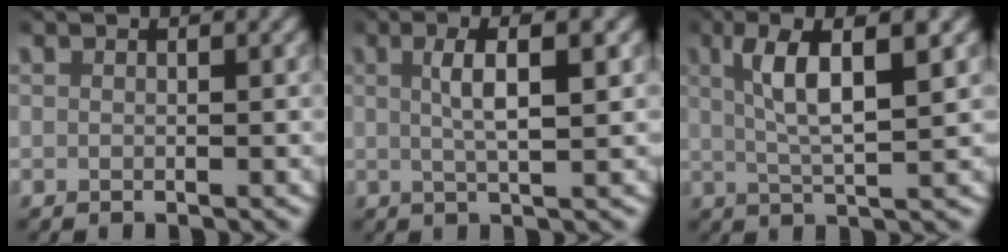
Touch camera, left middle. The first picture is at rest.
{"total": 3.7, "force": [1.0, 0.3, 3.6], "torque": [-0.058, 0.007, 0.019]}
{"total": 5.6, "force": [1.8, 1.0, 5.2], "torque": [-0.087, 0.012, 0.030]}